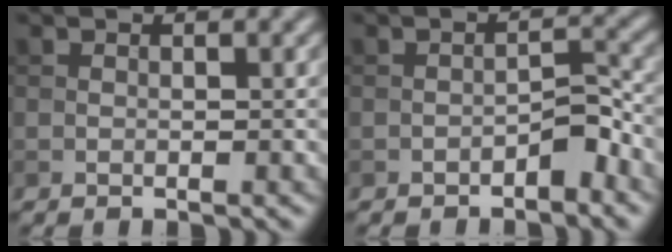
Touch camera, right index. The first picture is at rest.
{"total": 2.2, "force": [-1.4, 0.8, 1.4], "torque": [-0.019, 0.012, -0.023]}